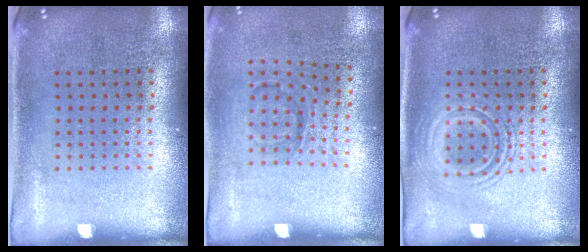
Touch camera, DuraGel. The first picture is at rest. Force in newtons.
{"total": 1.0, "press": 0.7, "slide": 0.7}
{"total": 1.6, "press": 1.6, "slide": 0.3}